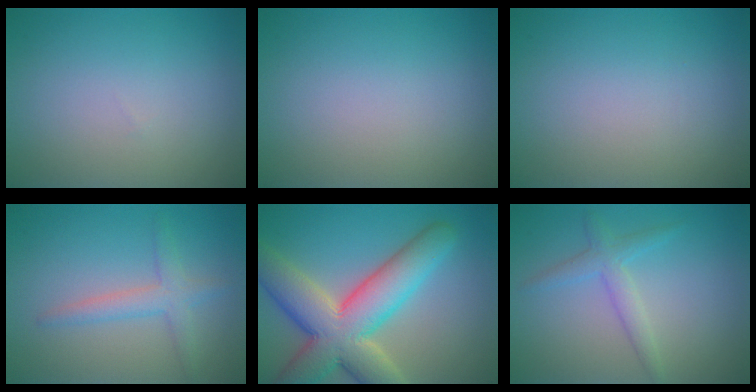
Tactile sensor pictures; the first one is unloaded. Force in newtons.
{"total": 0.0}
{"total": 0.0}
{"total": 2.5, "press": 2.5, "slide": 0.1}
{"total": 11.0, "press": 10.9, "slide": 0.6}
{"total": 2.2, "press": 2.2, "slide": 0.1}